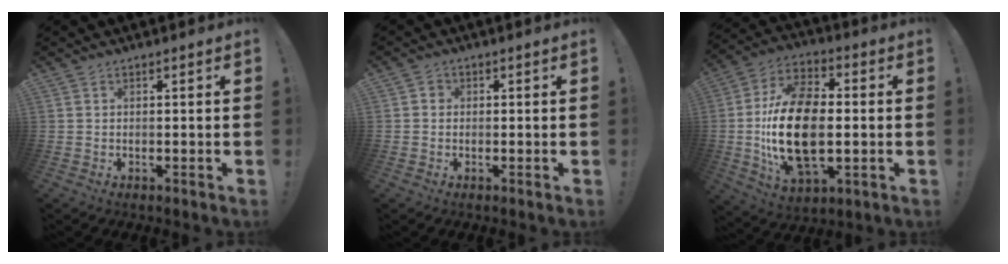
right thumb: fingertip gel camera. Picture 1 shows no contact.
{"total": 2.3, "force": [-0.5, 2.1, 0.7], "torque": [-0.007, 0.007, -0.011]}
{"total": 22.1, "force": [-1.6, 12.9, 17.9], "torque": [-0.336, 0.003, -0.022]}